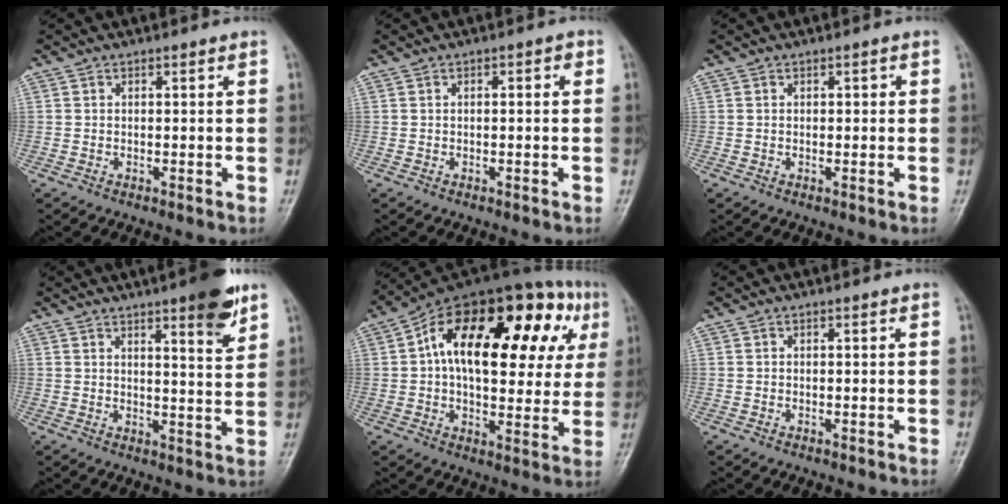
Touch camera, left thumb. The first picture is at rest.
{"total": 1.4, "force": [0.2, 0.6, 1.3], "torque": [-0.017, 0.006, 0.000]}
{"total": 0.7, "force": [0.2, 0.5, 0.4], "torque": [0.003, 0.002, 0.000]}
{"total": 8.6, "force": [5.3, 1.5, 6.6], "torque": [-0.080, -0.031, 0.070]}
{"total": 29.9, "force": [7.9, 15.0, 24.6], "torque": [-0.340, 0.054, 0.112]}
{"total": 0.0}